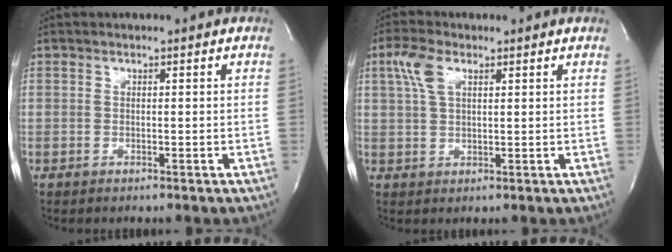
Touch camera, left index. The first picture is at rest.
{"total": 4.6, "force": [2.3, 1.8, 3.6], "torque": [-0.087, 0.017, 0.050]}